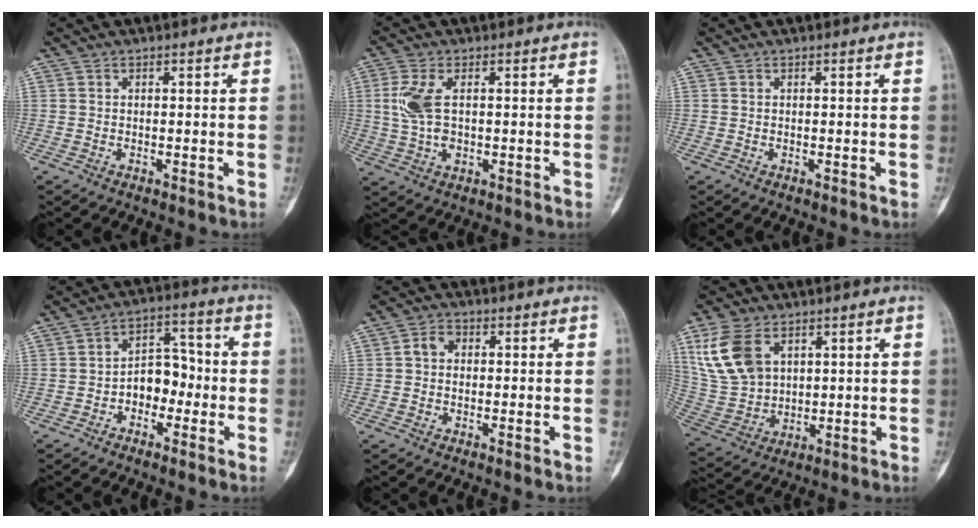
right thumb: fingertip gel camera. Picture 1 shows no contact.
{"total": 7.0, "force": [1.0, 3.8, 5.8], "torque": [-0.139, -0.001, 0.020]}
{"total": 0.0}
{"total": 7.5, "force": [-1.9, 5.3, 4.9], "torque": [-0.041, 0.039, -0.043]}
{"total": 2.8, "force": [0.3, 2.2, 1.8], "torque": [-0.028, 0.010, 0.000]}
{"total": 12.5, "force": [5.6, 7.9, 7.9], "torque": [-0.155, -0.013, 0.127]}